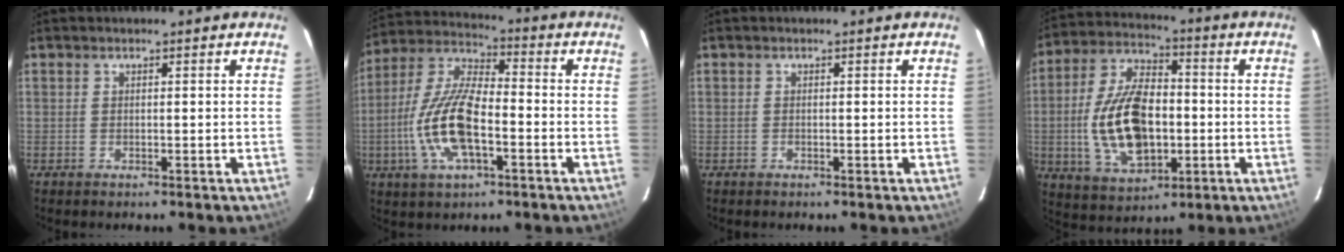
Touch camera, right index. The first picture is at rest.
{"total": 14.8, "force": [-4.2, 5.7, 13.0], "torque": [-0.275, -0.001, -0.085]}
{"total": 0.0}
{"total": 17.3, "force": [-2.4, 9.7, 14.1], "torque": [-0.285, 0.008, -0.031]}